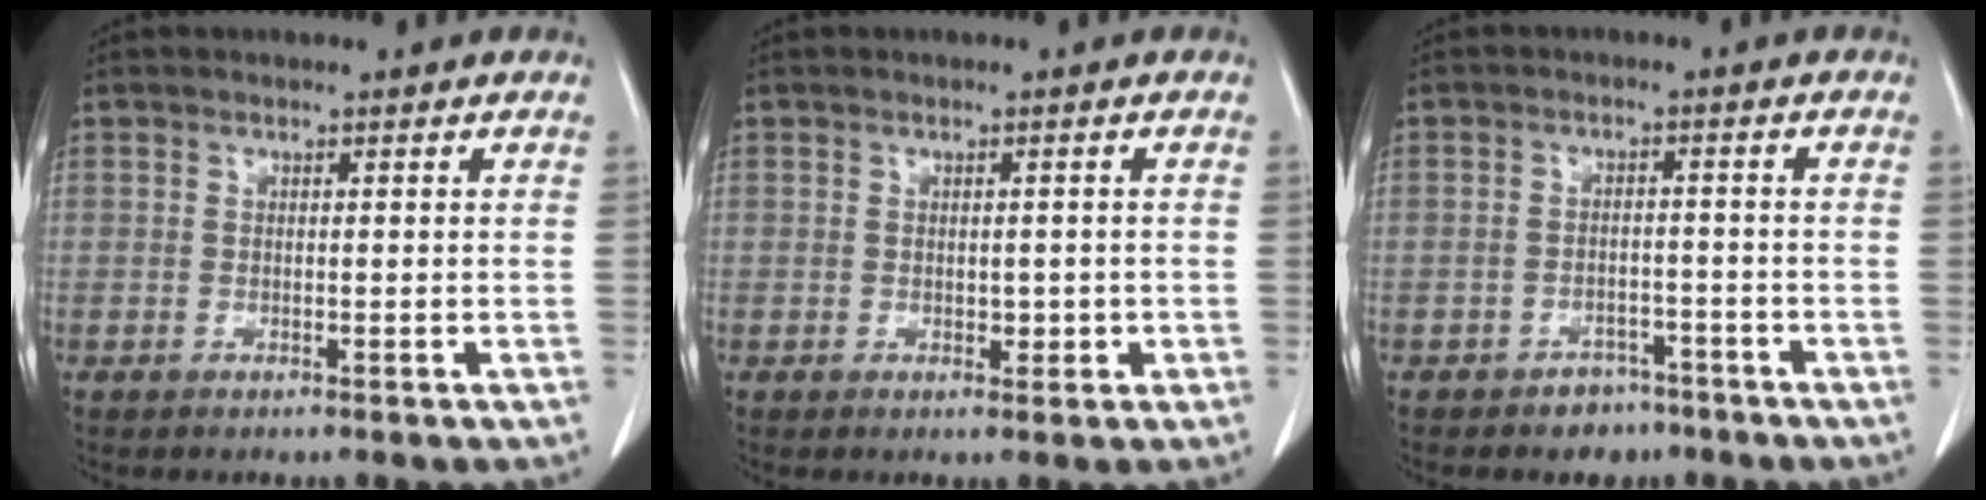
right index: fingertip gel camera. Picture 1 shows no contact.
{"total": 1.6, "force": [-0.3, 1.0, 1.2], "torque": [-0.016, 0.001, 0.004]}
{"total": 4.0, "force": [-2.9, 2.6, 0.9], "torque": [-0.016, 0.009, -0.036]}